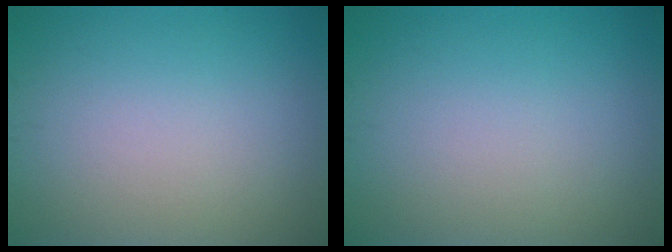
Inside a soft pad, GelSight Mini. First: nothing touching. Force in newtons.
{"total": 0.0}